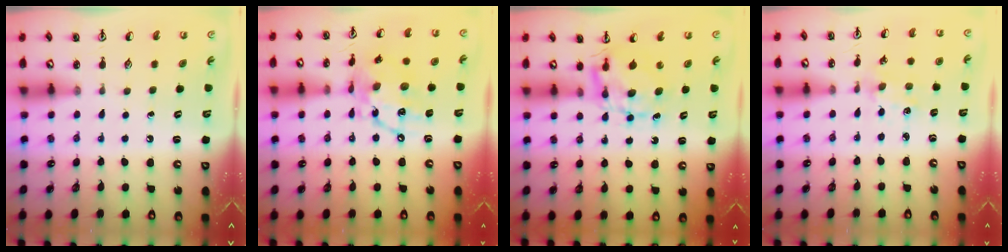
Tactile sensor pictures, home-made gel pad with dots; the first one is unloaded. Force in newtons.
{"total": 14.0, "press": 13.9, "slide": 1.6}
{"total": 6.6, "press": 6.6, "slide": 0.6}
{"total": 1.7, "press": 1.6, "slide": 0.4}